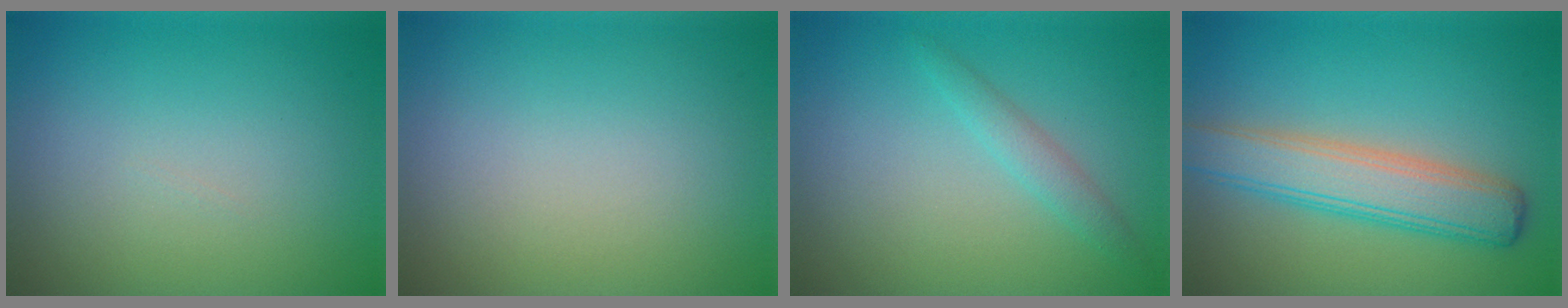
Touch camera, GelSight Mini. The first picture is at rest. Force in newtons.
{"total": 0.0}
{"total": 1.7, "press": 1.7, "slide": 0.1}
{"total": 5.5, "press": 5.5, "slide": 0.1}